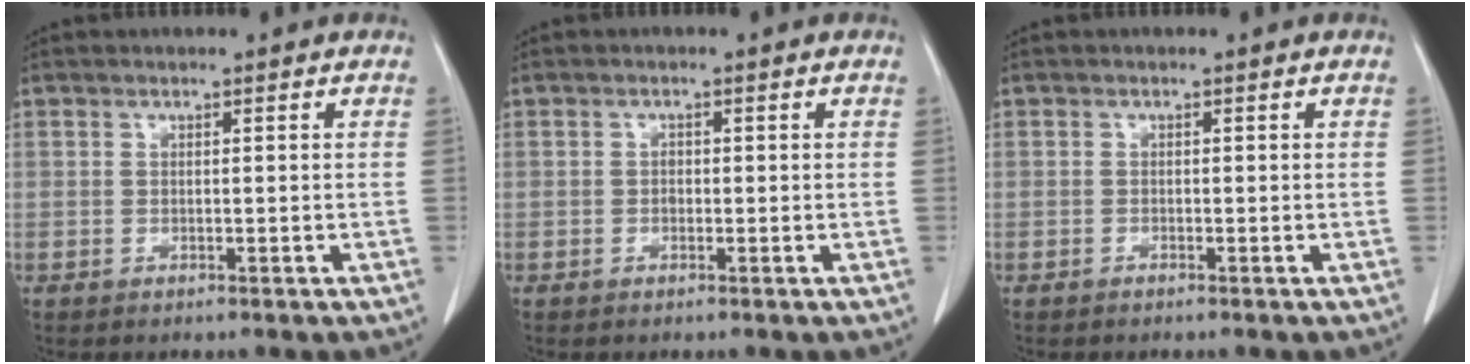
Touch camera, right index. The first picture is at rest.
{"total": 0.9, "force": [-0.2, 0.7, 0.5], "torque": [-0.006, 0.003, -0.005]}
{"total": 0.0}